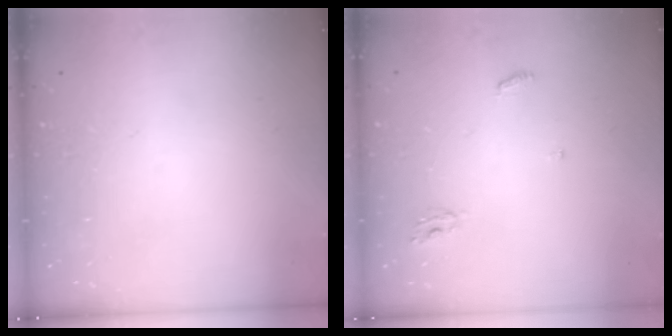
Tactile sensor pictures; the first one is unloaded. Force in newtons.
{"total": 4.1, "press": 4.1, "slide": 0.2}